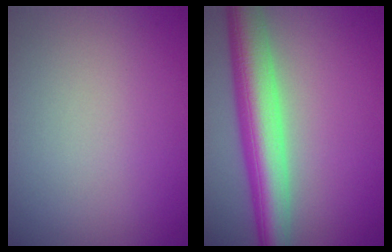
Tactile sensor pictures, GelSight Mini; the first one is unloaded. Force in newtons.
{"total": 8.0, "press": 8.0, "slide": 0.2}